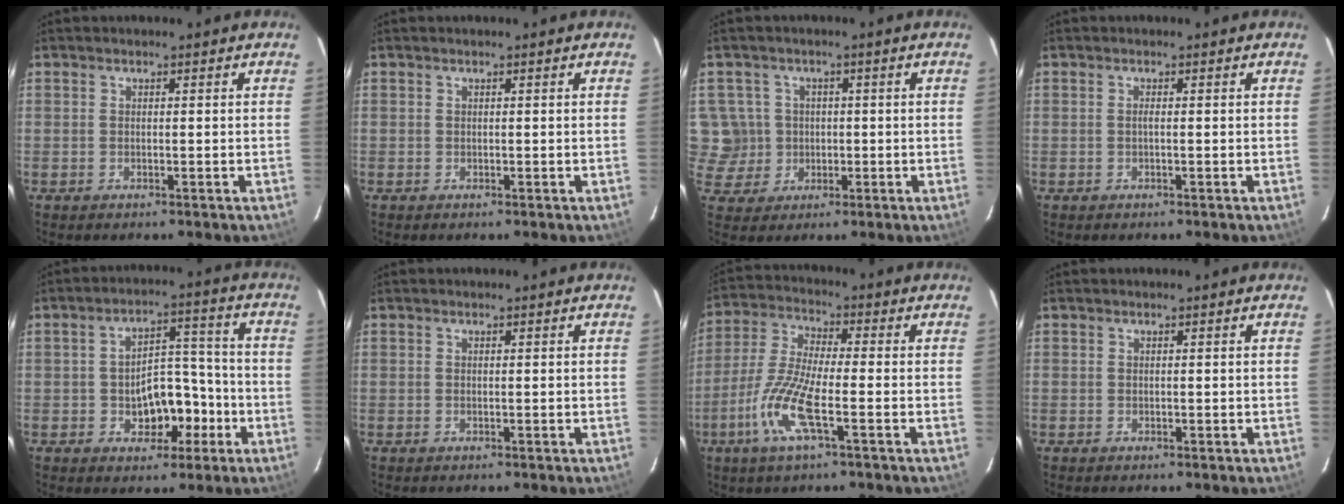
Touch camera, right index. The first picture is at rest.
{"total": 0.0}
{"total": 6.5, "force": [0.2, 6.4, 0.8], "torque": [-0.034, 0.016, 0.012]}
{"total": 0.5, "force": [-0.1, -0.2, 0.5], "torque": [-0.007, 0.002, -0.005]}
{"total": 8.9, "force": [-3.4, 5.7, 5.9], "torque": [-0.097, 0.024, -0.032]}
{"total": 0.0}
{"total": 11.2, "force": [-4.4, 1.8, 10.1], "torque": [-0.222, -0.005, -0.093]}
{"total": 0.0}